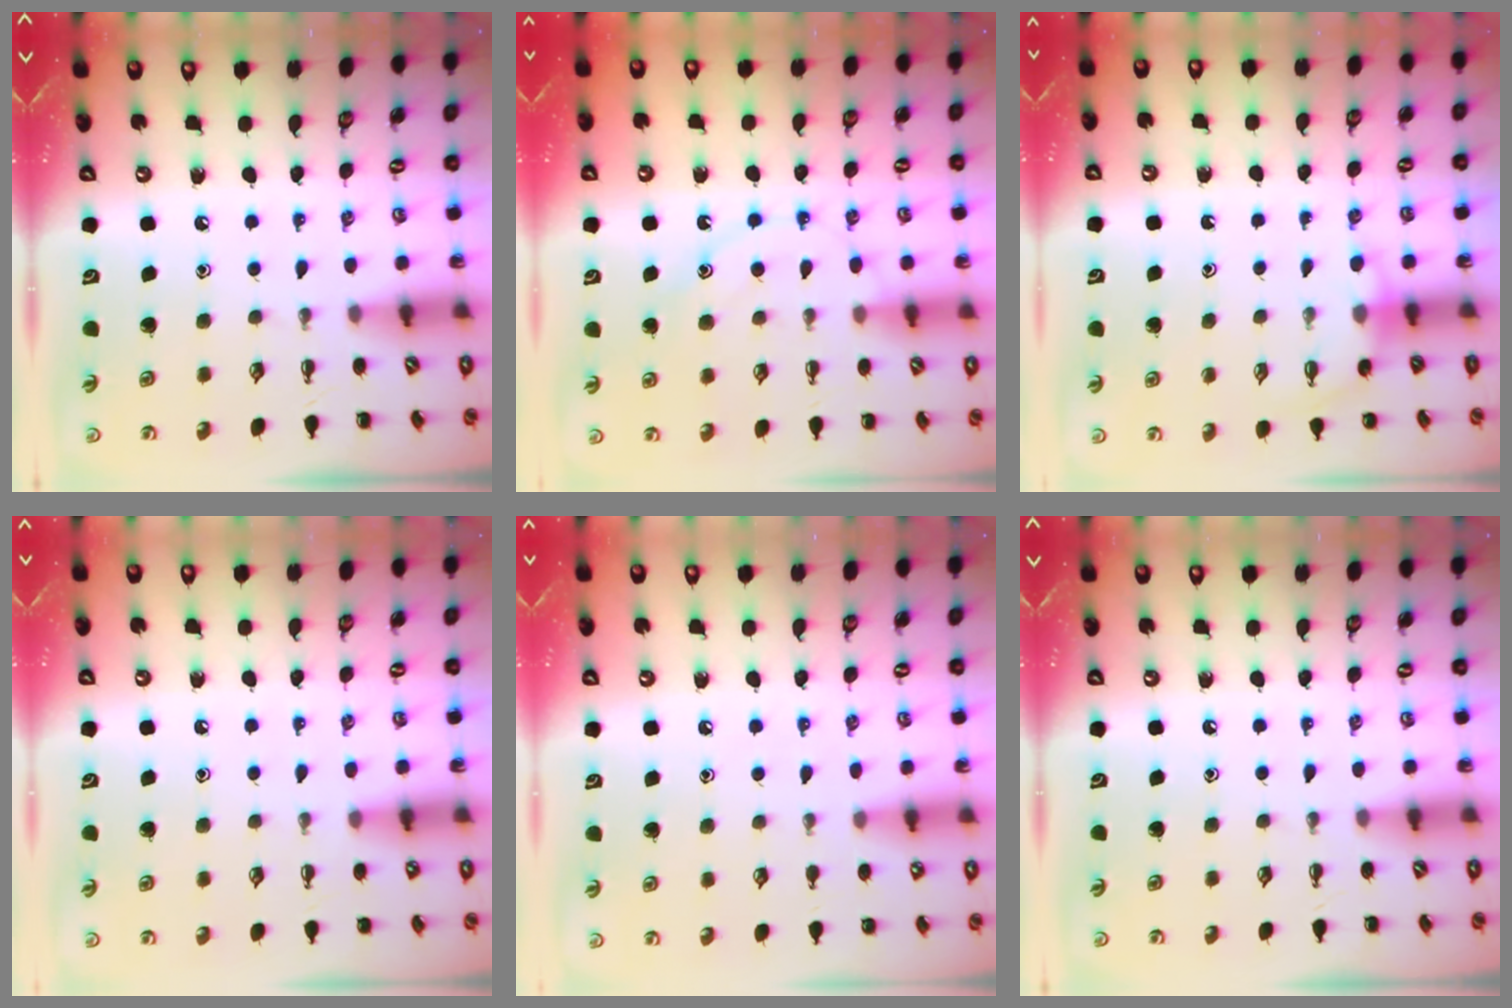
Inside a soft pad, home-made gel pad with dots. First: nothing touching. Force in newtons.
{"total": 11.2, "press": 11.2, "slide": 0.6}
{"total": 4.9, "press": 4.8, "slide": 0.8}
{"total": 3.7, "press": 3.4, "slide": 1.3}
{"total": 6.6, "press": 6.2, "slide": 2.2}
{"total": 0.0}